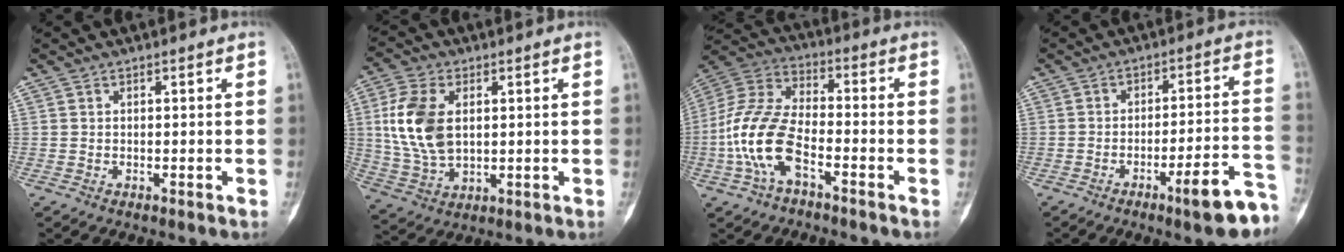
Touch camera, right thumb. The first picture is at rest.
{"total": 12.8, "force": [2.2, 7.9, 9.9], "torque": [-0.202, -0.003, 0.048]}
{"total": 14.1, "force": [-4.9, 7.1, 11.2], "torque": [-0.241, 0.039, -0.098]}
{"total": 10.9, "force": [-6.5, 1.9, 8.6], "torque": [-0.107, 0.048, -0.087]}